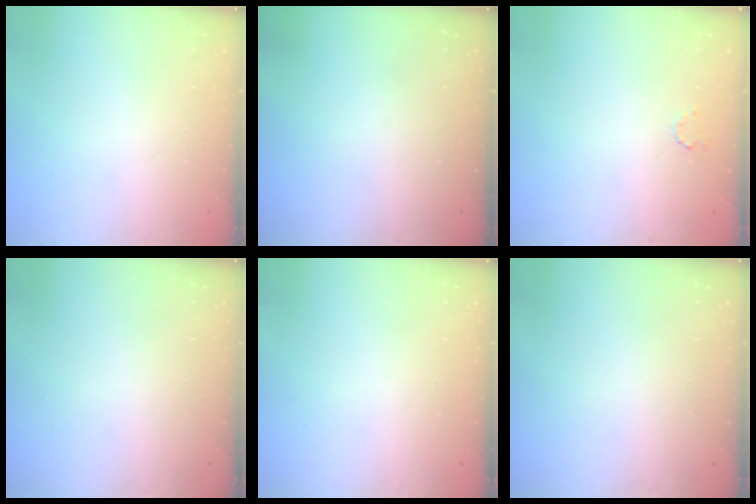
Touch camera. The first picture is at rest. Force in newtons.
{"total": 0.0}
{"total": 2.3, "press": 2.3, "slide": 0.3}
{"total": 0.0}
{"total": 0.0}
{"total": 0.0}